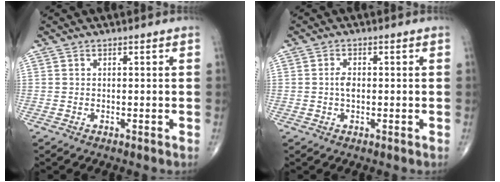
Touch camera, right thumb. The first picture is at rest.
{"total": 2.4, "force": [-0.1, 1.4, 1.9], "torque": [-0.034, 0.002, -0.003]}